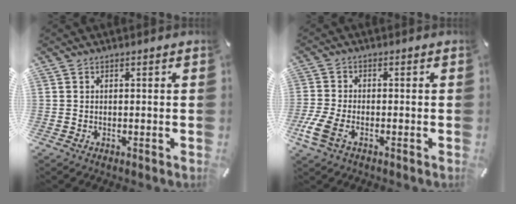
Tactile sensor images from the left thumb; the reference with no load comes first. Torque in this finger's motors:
{"motor_torque": [-0.29, 0.79, 0.23, -0.09, 0.10]}